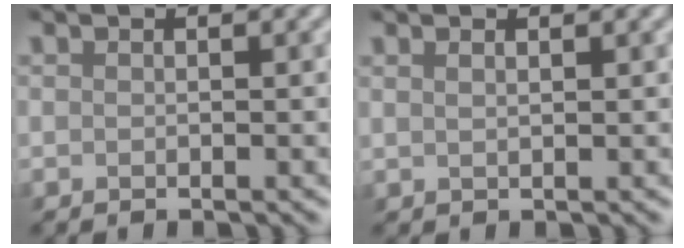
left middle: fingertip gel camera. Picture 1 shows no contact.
{"total": 1.1, "force": [1.1, 0.1, 0.0], "torque": [0.005, 0.000, 0.014]}